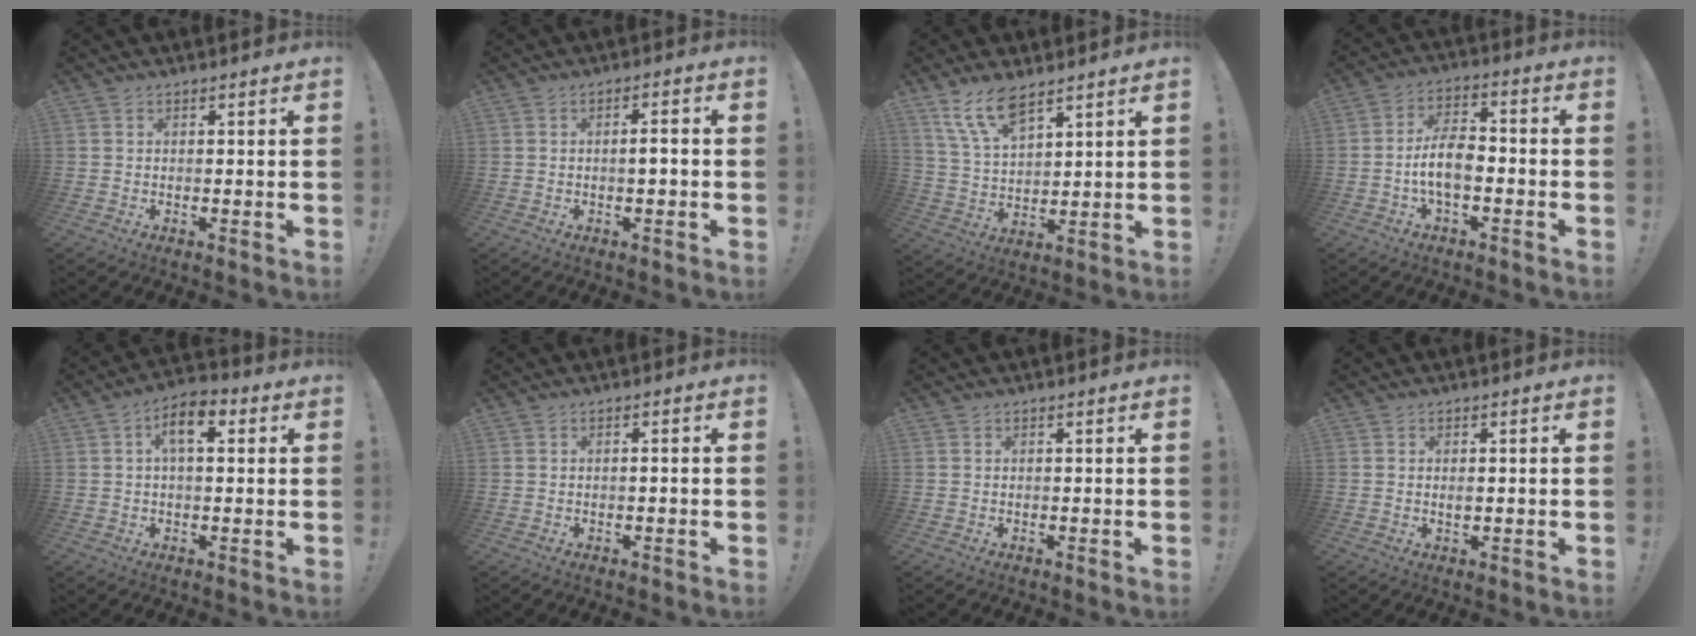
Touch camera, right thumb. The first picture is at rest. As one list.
[{"total": 2.7, "force": [-0.7, 0.4, 2.6], "torque": [-0.040, 0.002, -0.017]}, {"total": 10.6, "force": [7.8, 3.9, 6.1], "torque": [-0.122, -0.035, 0.147]}, {"total": 9.4, "force": [-2.9, 4.5, 7.7], "torque": [-0.150, 0.010, -0.050]}, {"total": 8.2, "force": [2.2, 3.8, 6.9], "torque": [-0.102, 0.002, 0.034]}, {"total": 0.7, "force": [-0.4, -0.2, 0.6], "torque": [-0.013, 0.000, -0.007]}, {"total": 0.0}, {"total": 1.0, "force": [0.1, 0.6, 0.8], "torque": [-0.007, 0.000, 0.000]}]